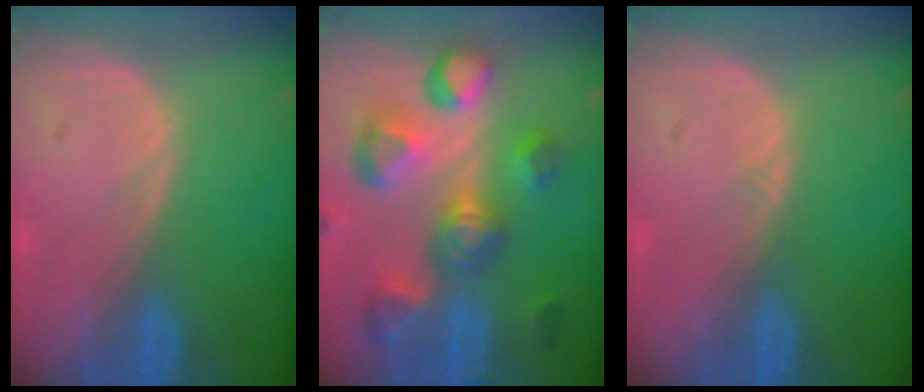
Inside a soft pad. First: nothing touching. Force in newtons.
{"total": 11.3, "press": 10.1, "slide": 5.1}
{"total": 0.5, "press": 0.5, "slide": 0.1}